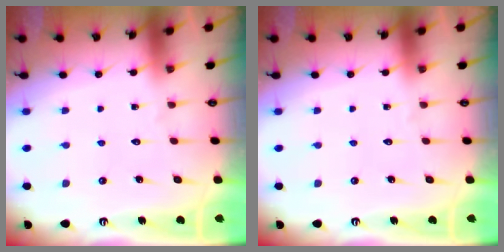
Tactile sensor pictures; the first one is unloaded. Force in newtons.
{"total": 0.0}